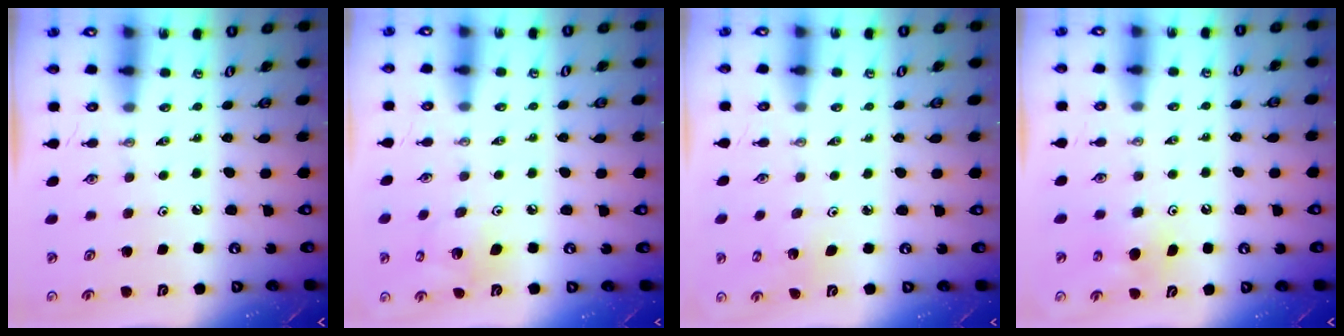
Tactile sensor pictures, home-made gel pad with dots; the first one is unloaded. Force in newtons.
{"total": 7.4, "press": 7.0, "slide": 2.5}
{"total": 1.8, "press": 1.8, "slide": 0.1}
{"total": 6.1, "press": 6.1, "slide": 0.6}